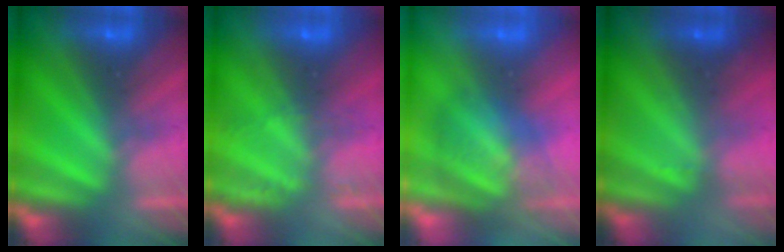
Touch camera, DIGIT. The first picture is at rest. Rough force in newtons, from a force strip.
{"total": 2.1}
{"total": 3.7}
{"total": 2.2}